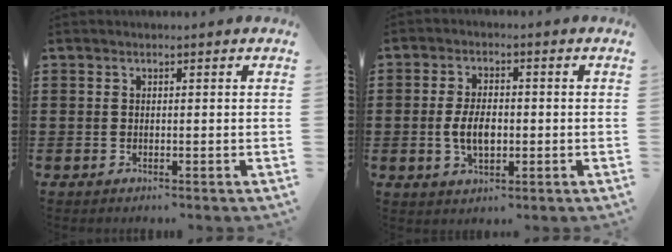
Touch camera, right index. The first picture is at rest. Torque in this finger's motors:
{"motor_torque": [1.45, -0.46, 0.77, 0.13]}